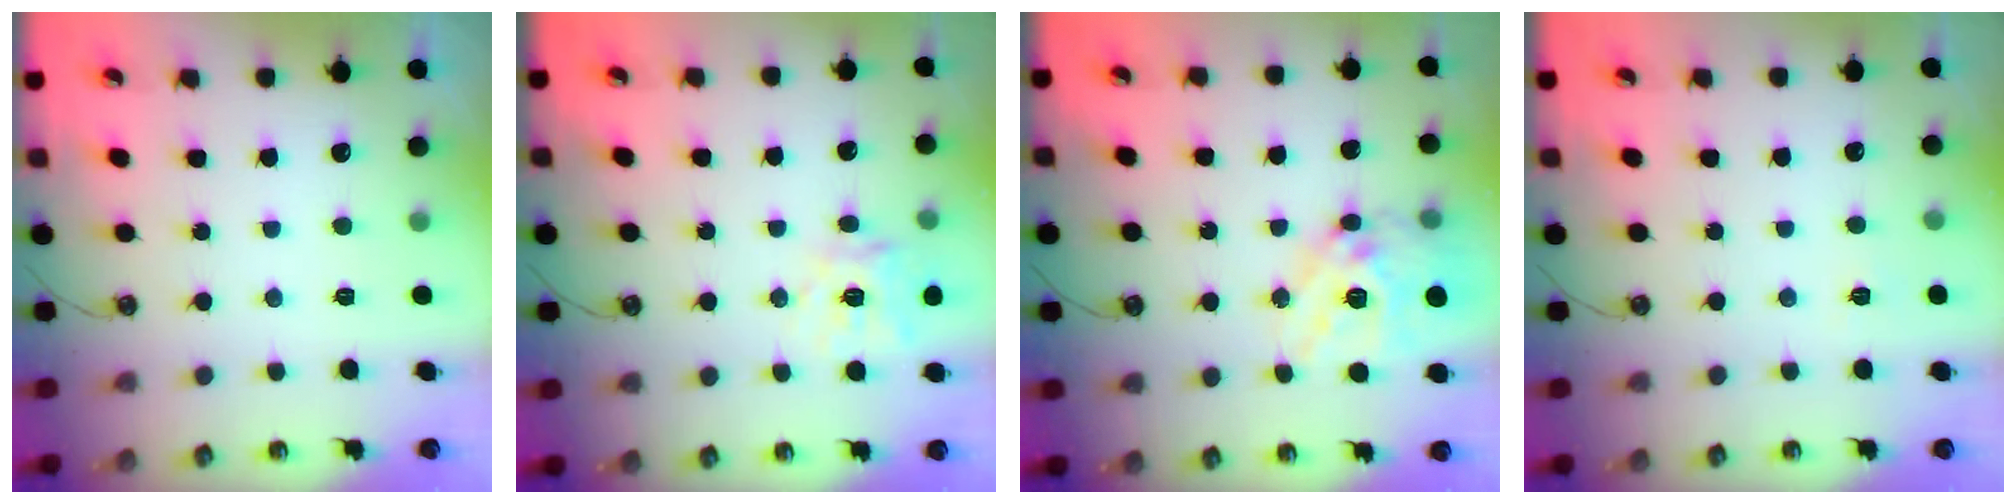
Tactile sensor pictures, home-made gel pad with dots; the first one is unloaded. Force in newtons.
{"total": 13.1, "press": 13.0, "slide": 1.7}
{"total": 17.8, "press": 17.7, "slide": 1.7}
{"total": 3.1, "press": 3.1, "slide": 0.5}